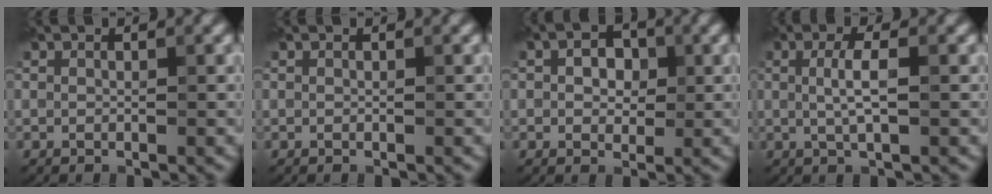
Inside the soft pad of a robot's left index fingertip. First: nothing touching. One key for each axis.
{"total": 0.0}
{"total": 2.4, "fx": 0.5, "fy": 1.7, "fz": 1.6, "tx": -0.021, "ty": 0.003, "tz": 0.001}
{"total": 2.3, "fx": 0.3, "fy": 0.2, "fz": 2.2, "tx": -0.046, "ty": 0.003, "tz": 0.005}